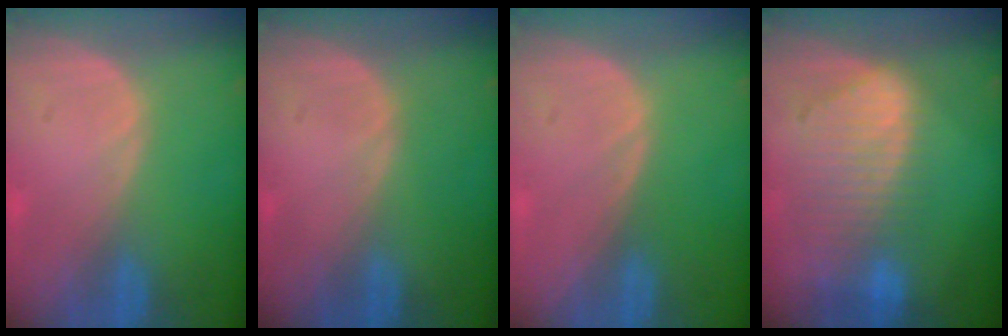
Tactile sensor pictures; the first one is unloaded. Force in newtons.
{"total": 0.0}
{"total": 0.0}
{"total": 9.1, "press": 8.0, "slide": 4.3}